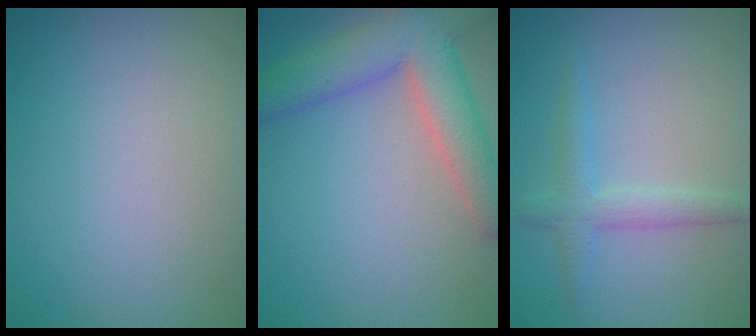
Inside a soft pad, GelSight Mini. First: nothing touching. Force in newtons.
{"total": 7.5, "press": 7.5, "slide": 0.4}
{"total": 2.5, "press": 2.5, "slide": 0.1}